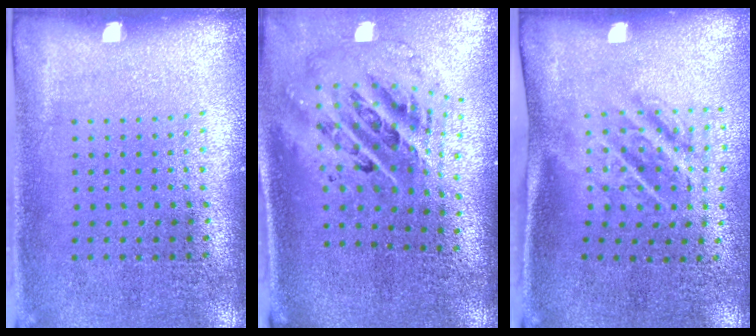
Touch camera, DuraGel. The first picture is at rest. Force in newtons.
{"total": 2.7, "press": 1.8, "slide": 1.9}
{"total": 1.7, "press": 1.1, "slide": 1.3}